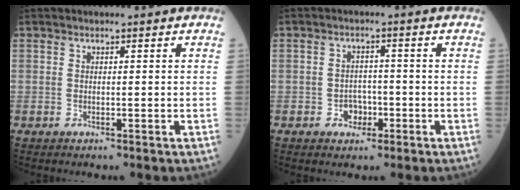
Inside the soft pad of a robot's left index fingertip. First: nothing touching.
{"total": 3.0, "force": [-1.3, 2.3, 1.4], "torque": [-0.018, 0.006, -0.018]}